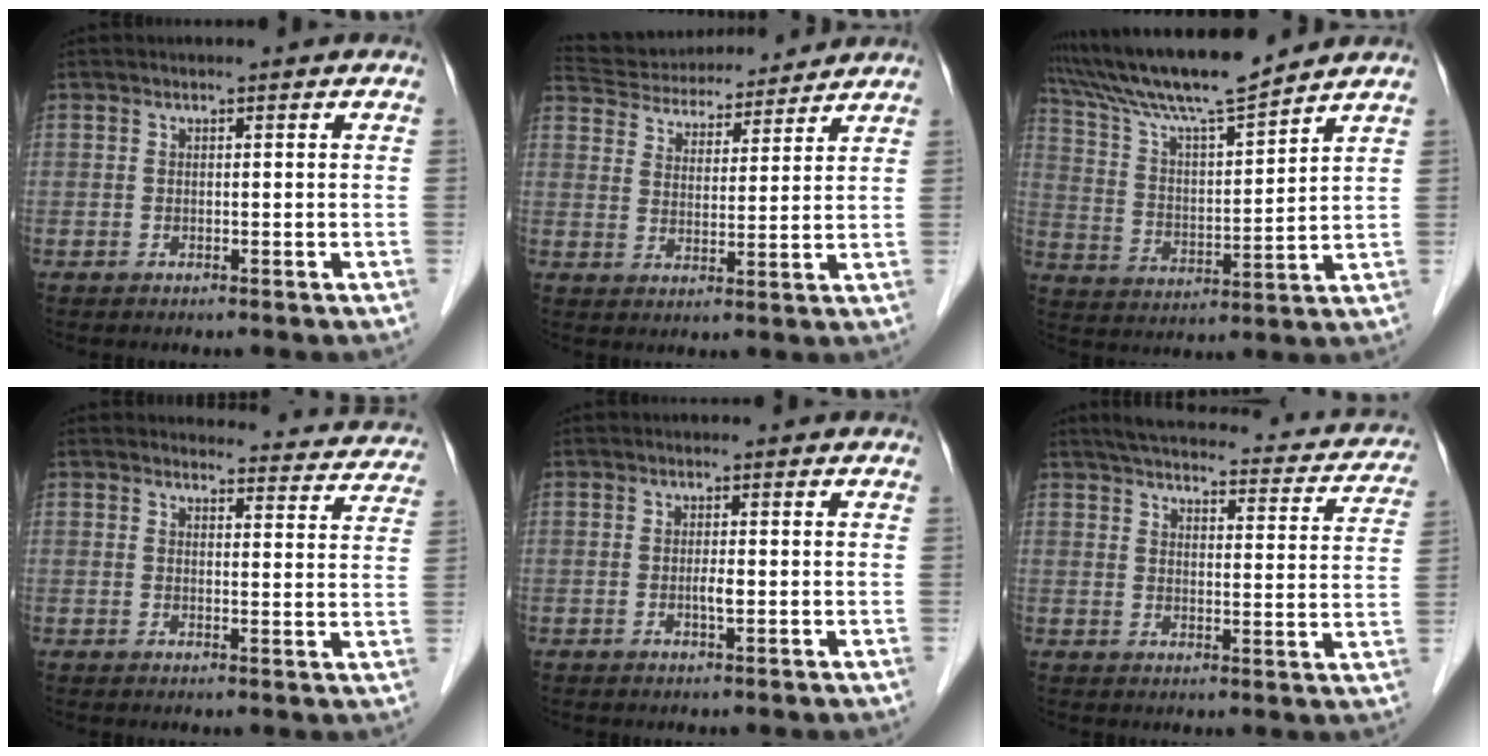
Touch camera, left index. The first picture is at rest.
{"total": 15.2, "force": [14.2, 3.6, 4.1], "torque": [-0.075, 0.034, 0.223]}
{"total": 14.0, "force": [12.6, -0.5, 6.1], "torque": [-0.124, 0.009, 0.227]}
{"total": 12.4, "force": [12.0, 2.6, 0.9], "torque": [0.027, -0.037, 0.106]}
{"total": 1.4, "force": [-0.3, 0.2, 1.3], "torque": [-0.028, -0.002, -0.005]}
{"total": 24.1, "force": [21.4, 5.6, 9.8], "torque": [-0.131, 0.003, 0.248]}